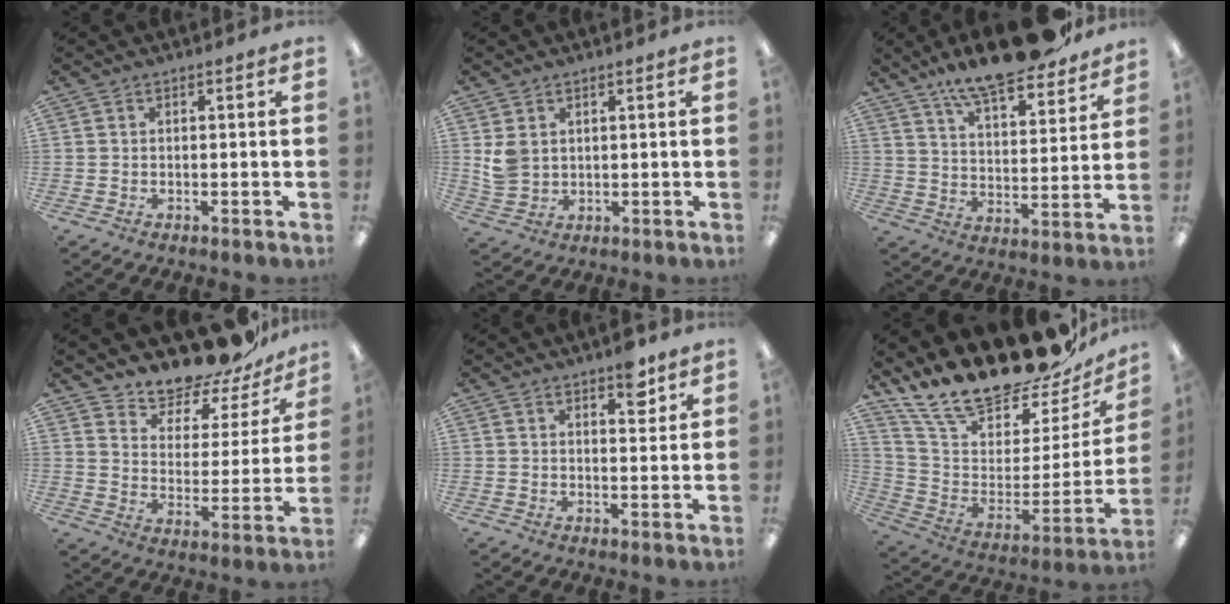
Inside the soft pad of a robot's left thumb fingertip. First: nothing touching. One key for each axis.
{"total": 5.2, "fx": 2.1, "fy": 4.1, "fz": 2.5, "tx": -0.045, "ty": 0.002, "tz": 0.044}
{"total": 15.1, "fx": 13.0, "fy": 3.3, "fz": 6.9, "tx": -0.117, "ty": -0.081, "tz": 0.225}
{"total": 13.9, "fx": 13.2, "fy": 3.7, "fz": 2.2, "tx": -0.039, "ty": -0.122, "tz": 0.233}
{"total": 5.6, "fx": 3.9, "fy": 2.4, "fz": 3.2, "tx": -0.024, "ty": -0.020, "tz": 0.061}
{"total": 23.9, "fx": 20.4, "fy": 7.0, "fz": 10.1, "tx": -0.180, "ty": -0.158, "tz": 0.360}